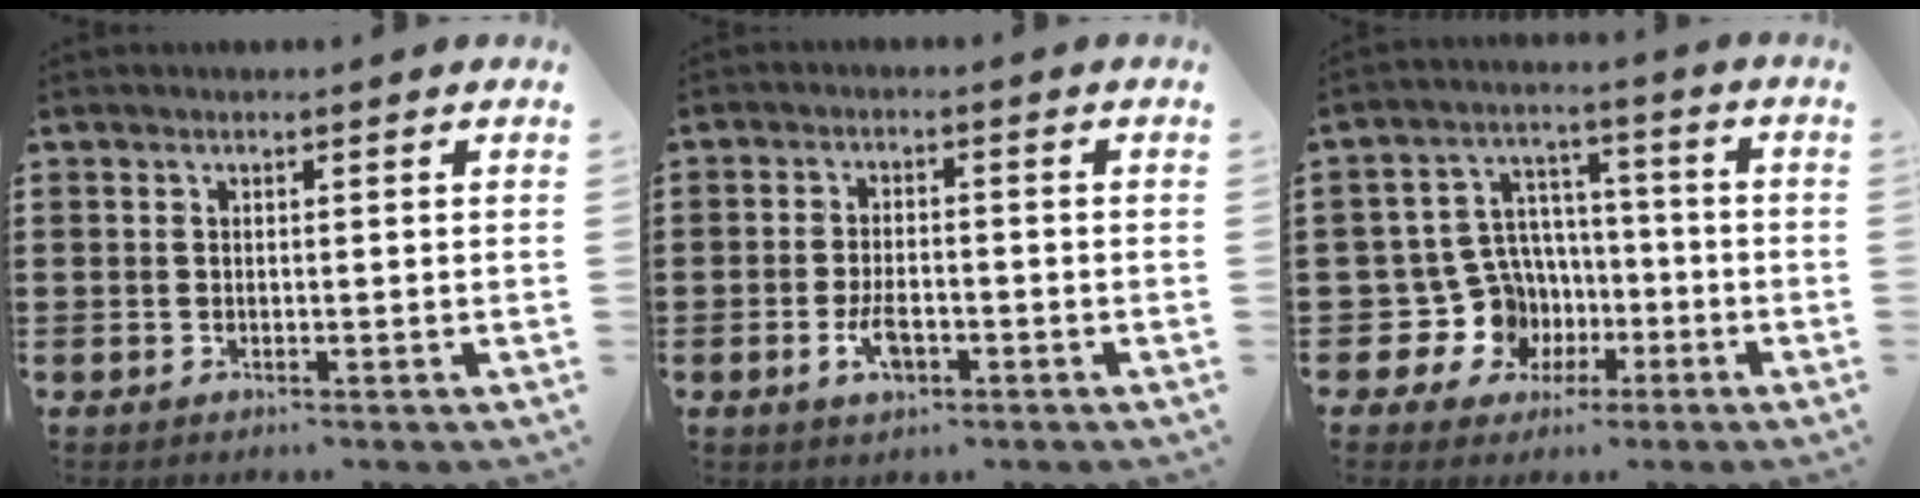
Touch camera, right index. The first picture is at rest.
{"total": 4.4, "force": [-1.8, 2.1, 3.5], "torque": [-0.074, -0.001, -0.034]}
{"total": 10.9, "force": [-2.9, 9.7, 4.0], "torque": [-0.116, -0.005, -0.046]}